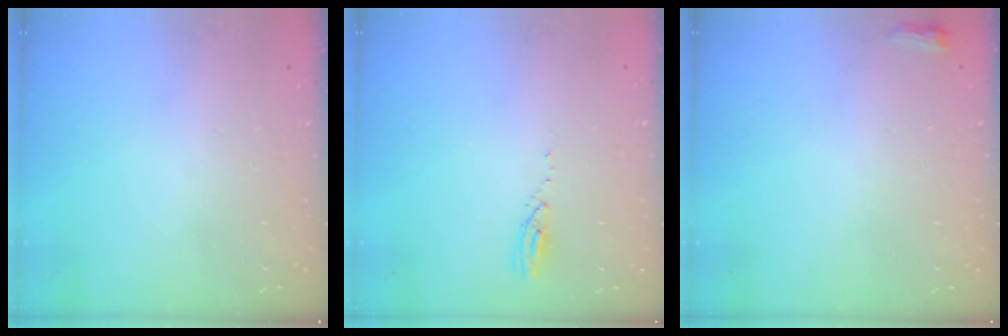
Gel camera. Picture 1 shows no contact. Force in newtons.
{"total": 3.0, "press": 2.9, "slide": 0.3}
{"total": 3.5, "press": 3.4, "slide": 0.8}